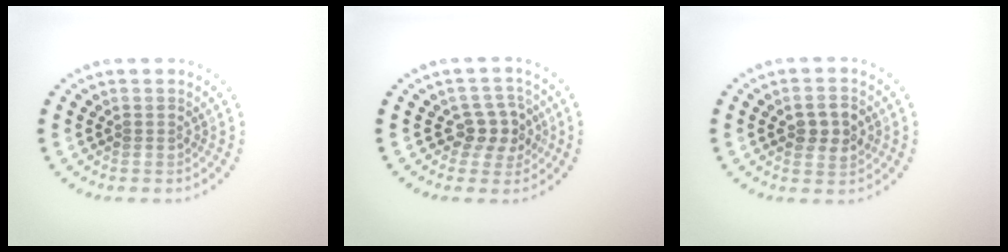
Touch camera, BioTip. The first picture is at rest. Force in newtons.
{"total": 3.0, "press": 2.8, "slide": 1.1}
{"total": 2.7, "press": 2.7, "slide": 0.0}